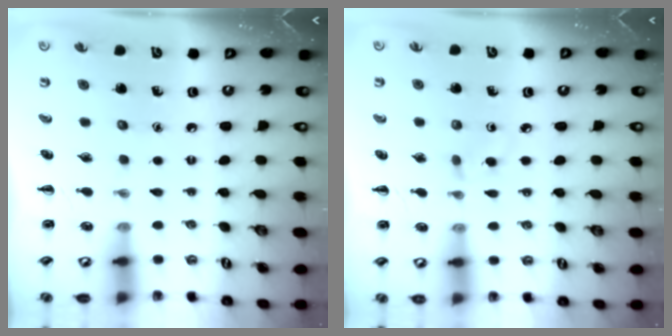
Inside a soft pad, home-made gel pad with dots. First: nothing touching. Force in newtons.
{"total": 1.8, "press": 1.6, "slide": 0.8}